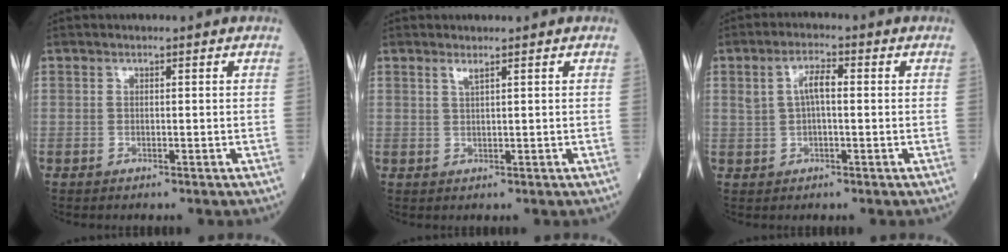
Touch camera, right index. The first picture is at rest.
{"total": 1.1, "force": [0.8, -0.2, 0.8], "torque": [-0.019, -0.004, 0.017]}
{"total": 4.5, "force": [0.9, 1.6, 4.1], "torque": [-0.082, 0.018, 0.020]}